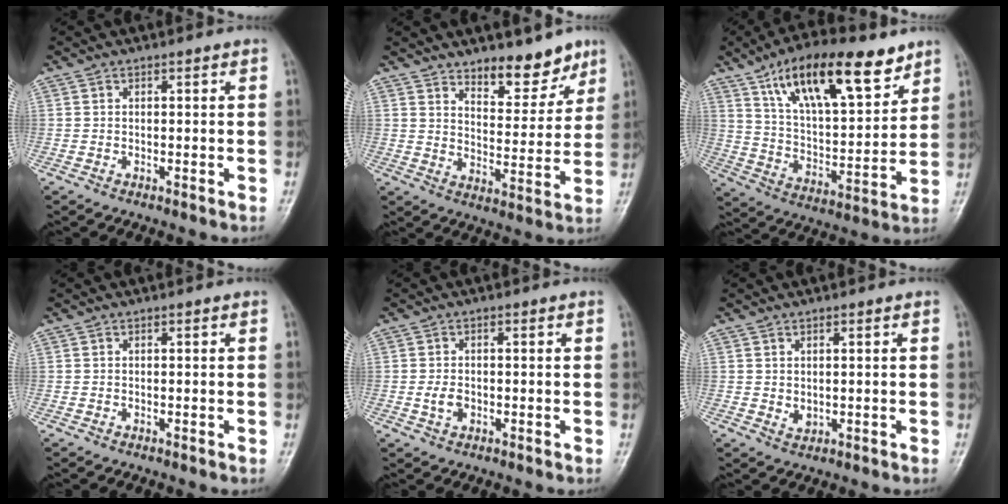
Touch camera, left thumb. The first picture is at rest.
{"total": 10.1, "force": [7.6, 4.3, 5.0], "torque": [-0.040, -0.058, 0.122]}
{"total": 21.3, "force": [12.6, 8.2, 15.1], "torque": [-0.216, -0.042, 0.221]}
{"total": 0.0}
{"total": 2.7, "force": [-0.5, 1.9, 1.8], "torque": [-0.030, 0.002, -0.010]}
{"total": 1.7, "force": [0.4, 1.2, 1.2], "torque": [-0.016, -0.007, 0.013]}